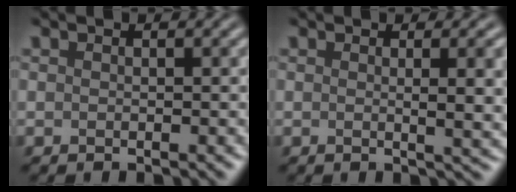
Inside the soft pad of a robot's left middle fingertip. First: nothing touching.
{"total": 5.4, "force": [0.6, 1.9, 5.0], "torque": [-0.042, 0.009, 0.008]}